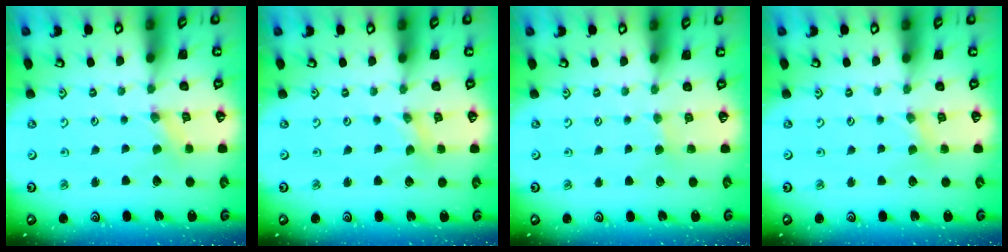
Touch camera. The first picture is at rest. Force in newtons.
{"total": 0.0}
{"total": 2.0, "press": 2.0, "slide": 0.5}
{"total": 1.6, "press": 1.5, "slide": 0.3}